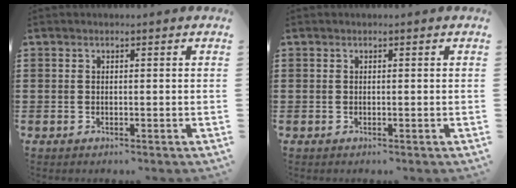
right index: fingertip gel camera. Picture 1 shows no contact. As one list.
[{"total": 0.0}]